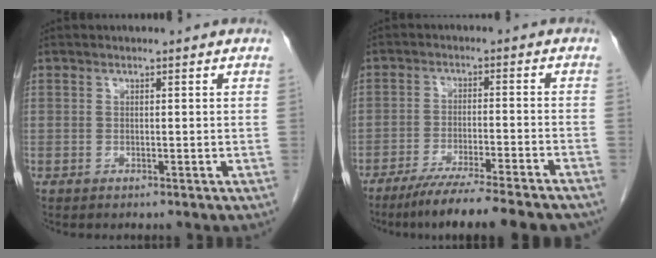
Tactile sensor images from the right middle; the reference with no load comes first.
{"total": 13.8, "force": [-11.8, 0.1, 7.3], "torque": [-0.101, -0.032, -0.180]}